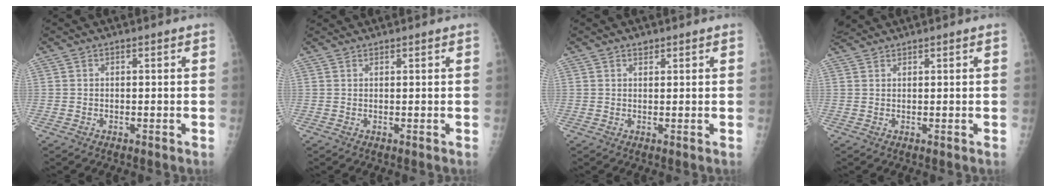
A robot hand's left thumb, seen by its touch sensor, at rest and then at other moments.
{"total": 0.6, "force": [0.5, 0.1, -0.1], "torque": [0.006, -0.002, 0.009]}
{"total": 1.1, "force": [0.8, 0.6, 0.3], "torque": [0.003, -0.005, 0.011]}
{"total": 2.4, "force": [2.4, 0.4, 0.3], "torque": [-0.007, 0.015, 0.050]}